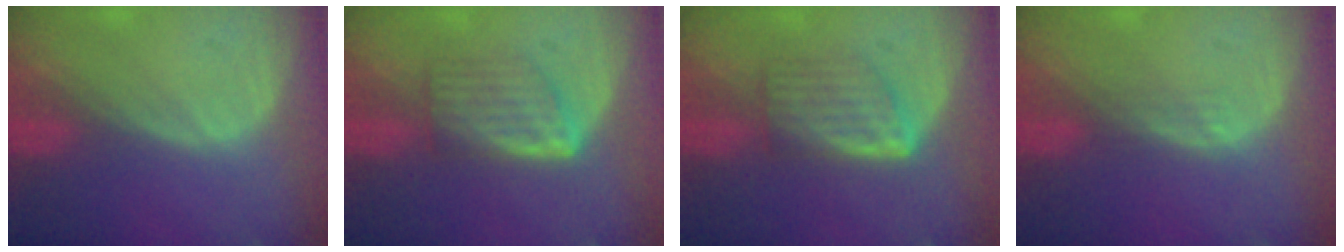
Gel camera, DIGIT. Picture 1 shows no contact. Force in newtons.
{"total": 5.8, "press": 5.3, "slide": 2.4}
{"total": 5.8, "press": 5.3, "slide": 2.4}
{"total": 1.1, "press": 1.1, "slide": 0.1}